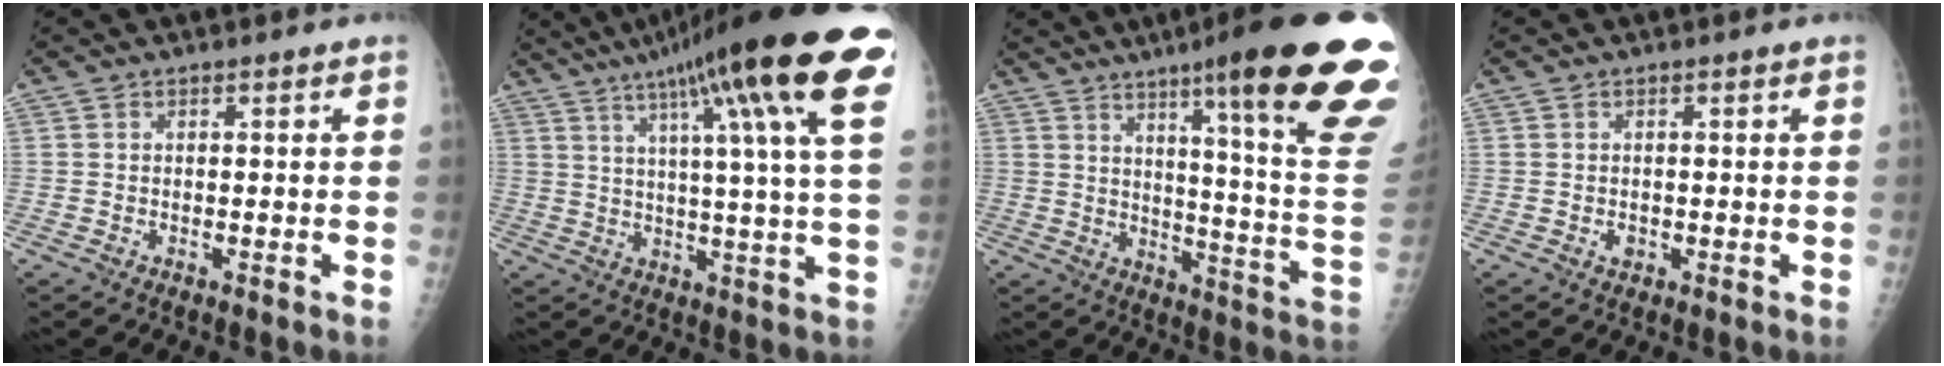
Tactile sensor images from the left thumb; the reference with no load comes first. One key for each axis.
{"total": 24.5, "fx": 12.3, "fy": 2.5, "fz": 21.0, "tx": -0.308, "ty": -0.005, "tz": 0.164}
{"total": 27.7, "fx": 16.3, "fy": 2.5, "fz": 22.3, "tx": -0.243, "ty": -0.079, "tz": 0.224}
{"total": 1.4, "fx": -0.2, "fy": 1.1, "fz": 0.7, "tx": -0.007, "ty": 0.001, "tz": 0.000}